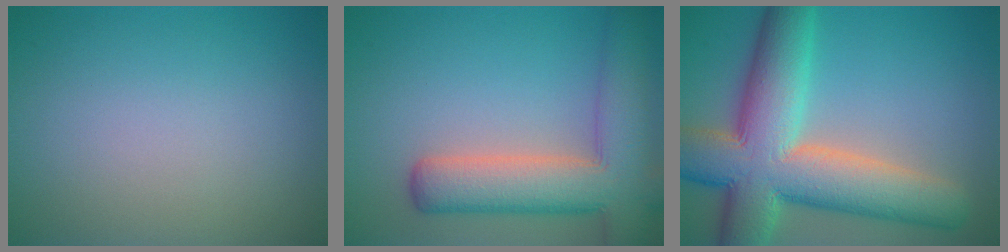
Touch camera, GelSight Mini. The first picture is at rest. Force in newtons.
{"total": 8.8, "press": 8.8, "slide": 0.6}
{"total": 13.0, "press": 12.9, "slide": 1.0}